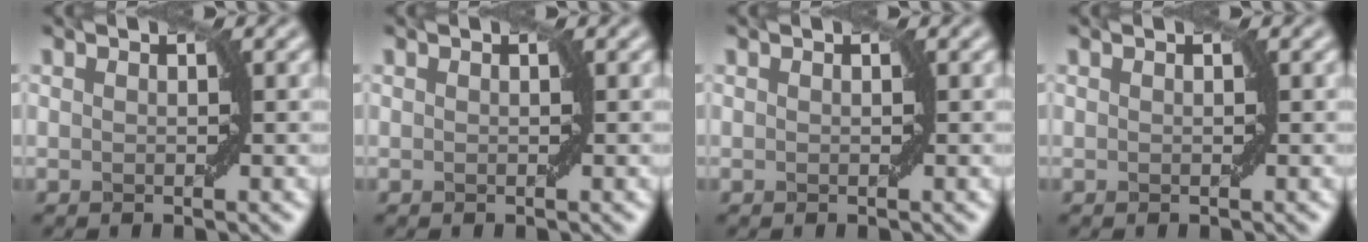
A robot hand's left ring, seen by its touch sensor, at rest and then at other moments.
{"total": 0.0}
{"total": 0.0}
{"total": 0.0}